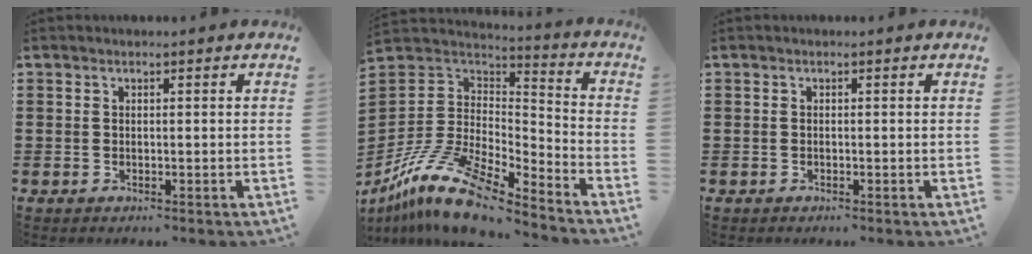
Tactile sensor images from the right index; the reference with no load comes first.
{"total": 14.1, "force": [-10.6, 4.2, 8.4], "torque": [-0.186, 0.024, -0.207]}
{"total": 0.0}